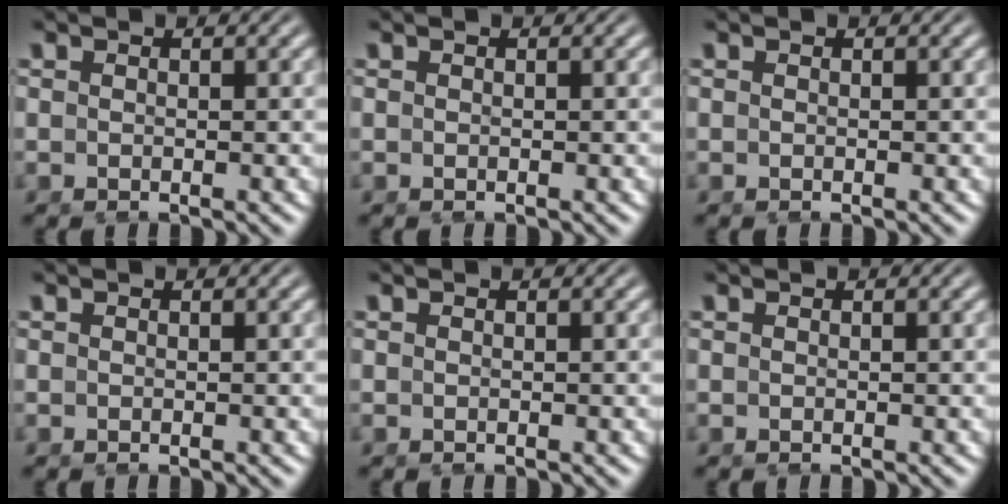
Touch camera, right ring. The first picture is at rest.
{"total": 0.0}
{"total": 0.0}
{"total": 0.0}
{"total": 0.0}
{"total": 0.0}